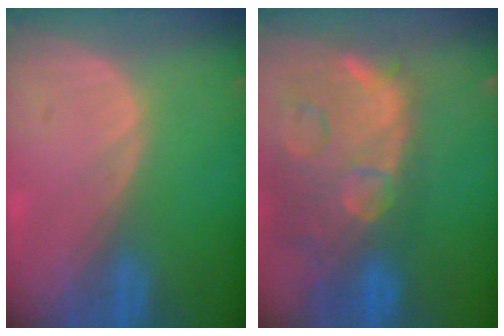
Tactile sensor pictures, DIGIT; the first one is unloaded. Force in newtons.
{"total": 15.0, "press": 11.9, "slide": 9.0}